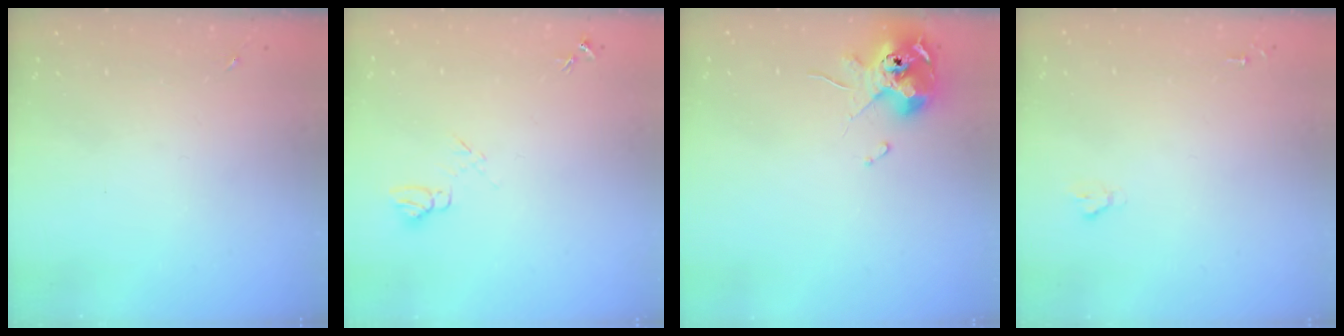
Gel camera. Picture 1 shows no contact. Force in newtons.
{"total": 7.1, "press": 7.1, "slide": 0.7}
{"total": 10.8, "press": 10.7, "slide": 1.7}
{"total": 1.6, "press": 1.6, "slide": 0.2}